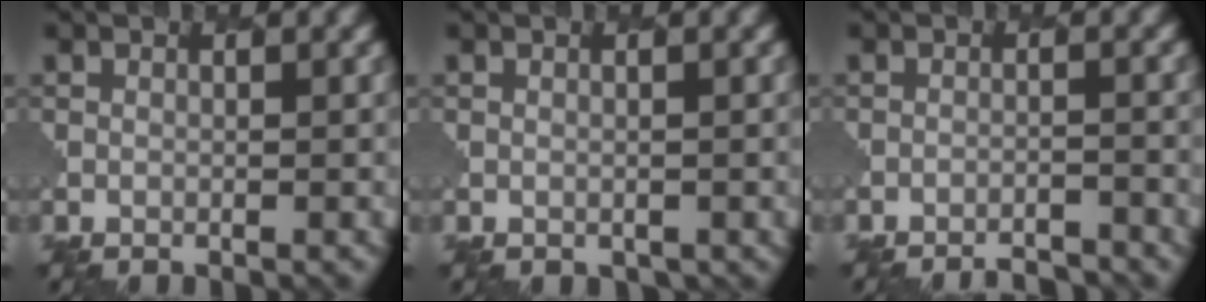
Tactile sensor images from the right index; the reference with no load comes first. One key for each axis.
{"total": 0.9, "fx": -0.2, "fy": 0.8, "fz": 0.2, "tx": -0.005, "ty": -0.003, "tz": 0.002}
{"total": 3.7, "fx": -3.6, "fy": 0.4, "fz": 0.8, "tx": -0.006, "ty": 0.007, "tz": -0.053}